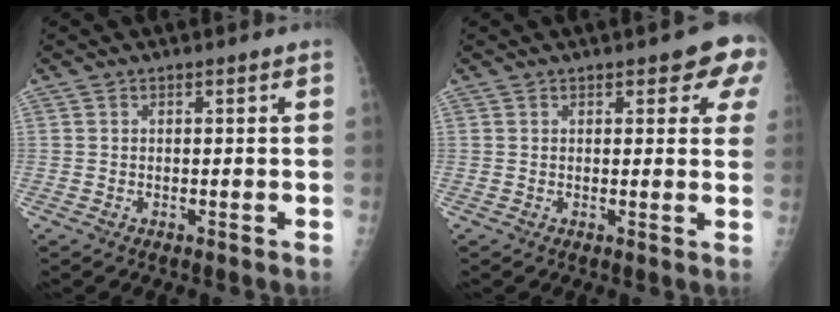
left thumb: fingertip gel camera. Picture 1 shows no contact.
{"total": 7.2, "force": [3.8, 2.6, 5.5], "torque": [-0.036, -0.009, 0.038]}